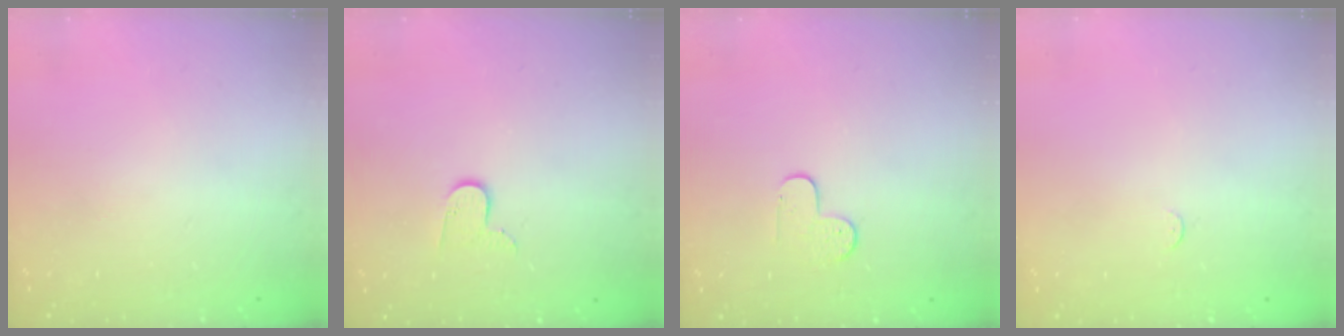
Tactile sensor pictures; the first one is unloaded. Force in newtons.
{"total": 6.4, "press": 6.3, "slide": 0.6}
{"total": 5.8, "press": 5.7, "slide": 0.6}
{"total": 2.3, "press": 2.3, "slide": 0.3}